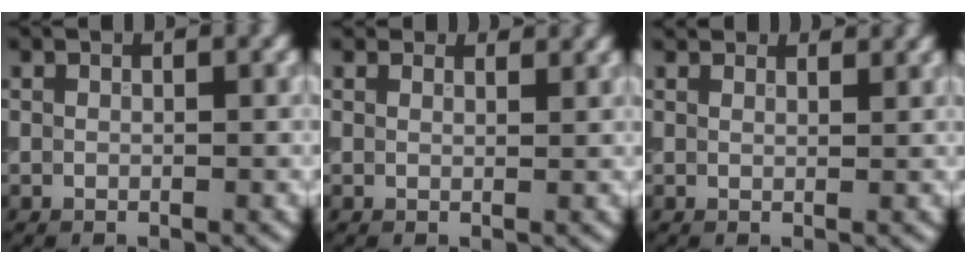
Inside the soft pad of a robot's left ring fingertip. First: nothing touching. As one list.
[{"total": 2.8, "force": [2.6, 0.9, 0.7], "torque": [-0.013, -0.004, 0.032]}, {"total": 4.1, "force": [3.7, 1.3, 1.4], "torque": [-0.028, 0.006, 0.044]}]